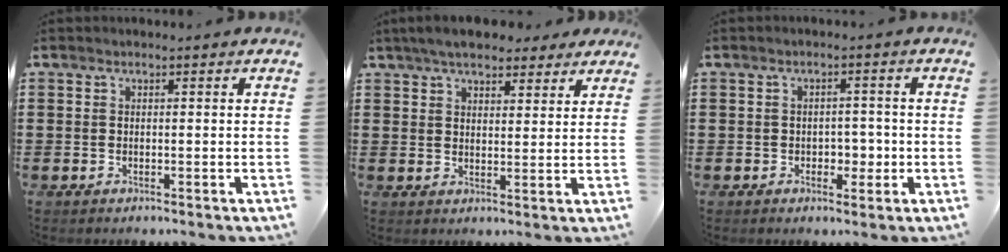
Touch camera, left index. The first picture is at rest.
{"total": 5.5, "force": [4.8, 1.7, 2.1], "torque": [-0.054, 0.000, 0.089]}
{"total": 2.9, "force": [-0.6, 2.1, 1.9], "torque": [-0.034, 0.000, -0.017]}